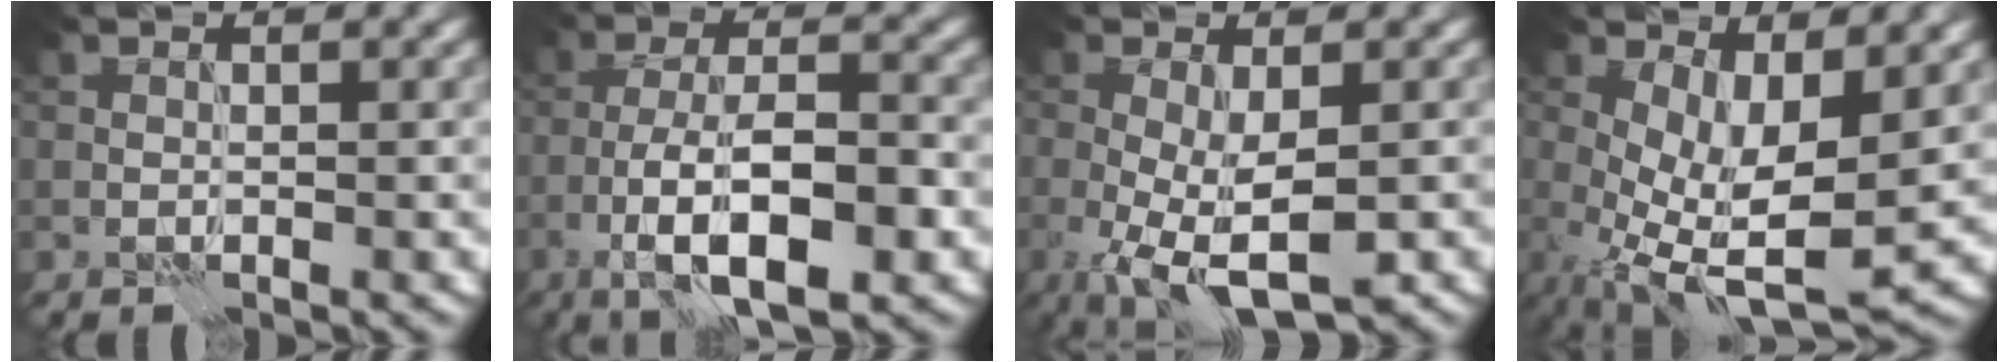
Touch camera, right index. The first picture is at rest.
{"total": 8.8, "force": [-3.8, 2.8, 7.5], "torque": [-0.126, 0.004, -0.070]}
{"total": 6.5, "force": [-2.1, 2.3, 5.7], "torque": [-0.115, -0.017, -0.029]}
{"total": 8.6, "force": [-0.9, 3.4, 7.8], "torque": [-0.151, -0.015, -0.009]}